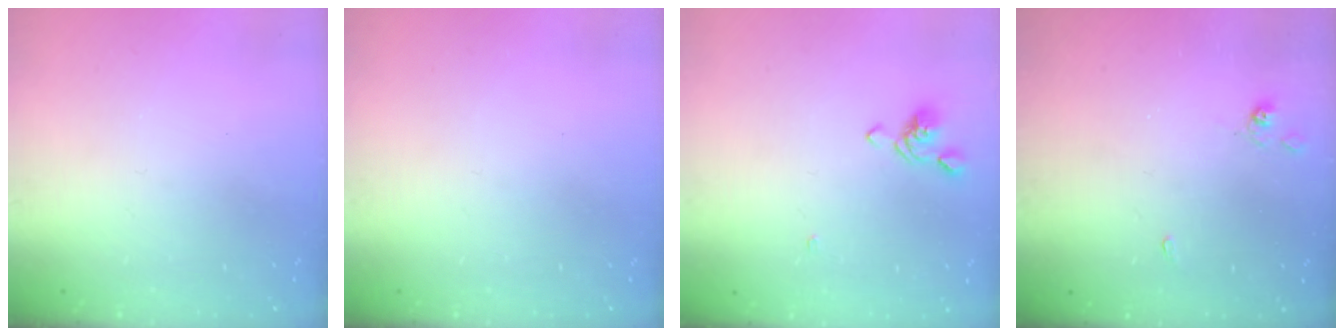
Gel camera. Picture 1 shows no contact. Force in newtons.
{"total": 0.0}
{"total": 0.8, "press": 0.5, "slide": 0.6}
{"total": 3.2, "press": 3.2, "slide": 0.5}